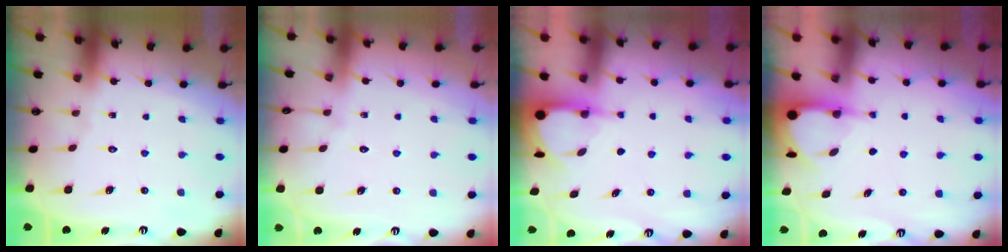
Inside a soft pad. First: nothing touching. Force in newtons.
{"total": 2.9, "press": 2.9, "slide": 0.4}
{"total": 3.9, "press": 3.9, "slide": 0.3}
{"total": 3.9, "press": 3.8, "slide": 0.3}